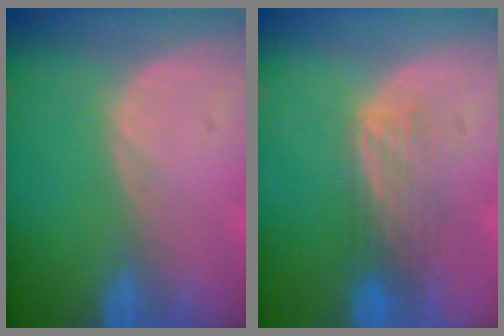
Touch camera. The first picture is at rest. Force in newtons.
{"total": 4.3, "press": 3.7, "slide": 2.3}